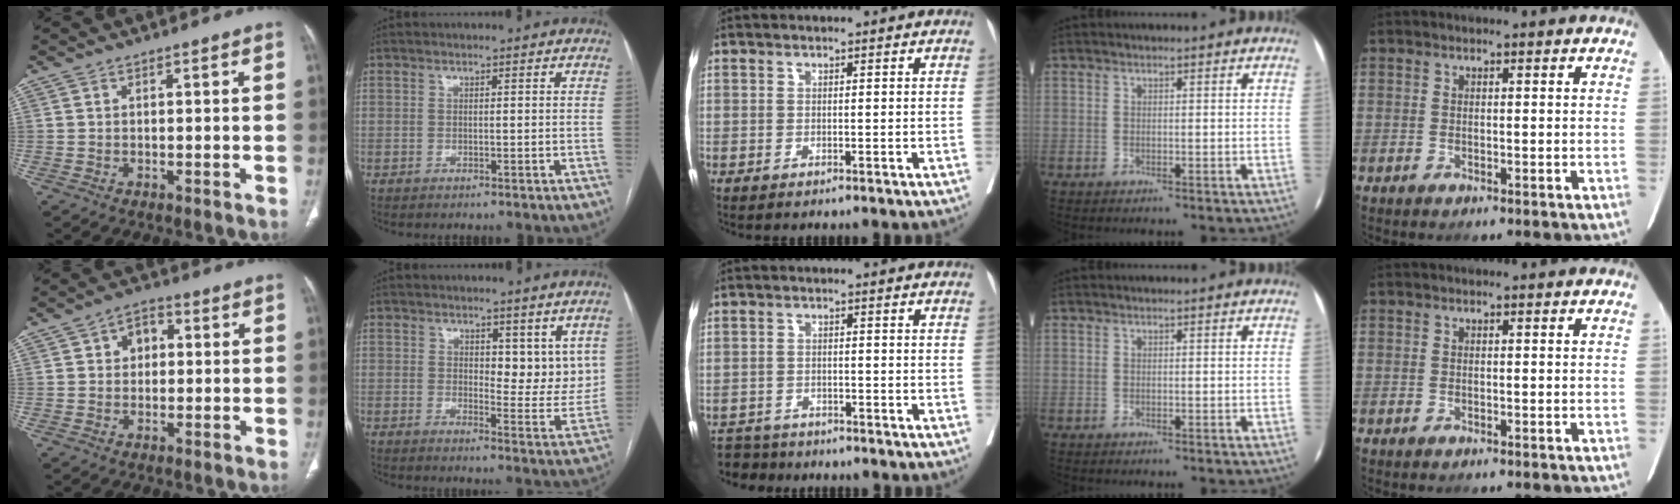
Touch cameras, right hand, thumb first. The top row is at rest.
{"thumb": {"total": 5.1, "force": [1.0, 3.9, 3.1], "torque": [-0.024, 0.008, 0.009]}, "index": {"total": 6.6, "force": [3.3, 3.3, 4.7], "torque": [-0.046, -0.013, 0.049]}, "middle": {"total": 4.9, "force": [-4.6, 1.7, -0.3], "torque": [0.006, -0.008, -0.076]}}